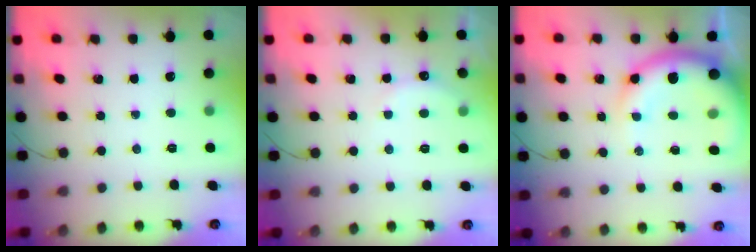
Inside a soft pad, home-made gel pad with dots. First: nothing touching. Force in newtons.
{"total": 5.9, "press": 5.8, "slide": 1.0}
{"total": 14.5, "press": 14.3, "slide": 2.8}